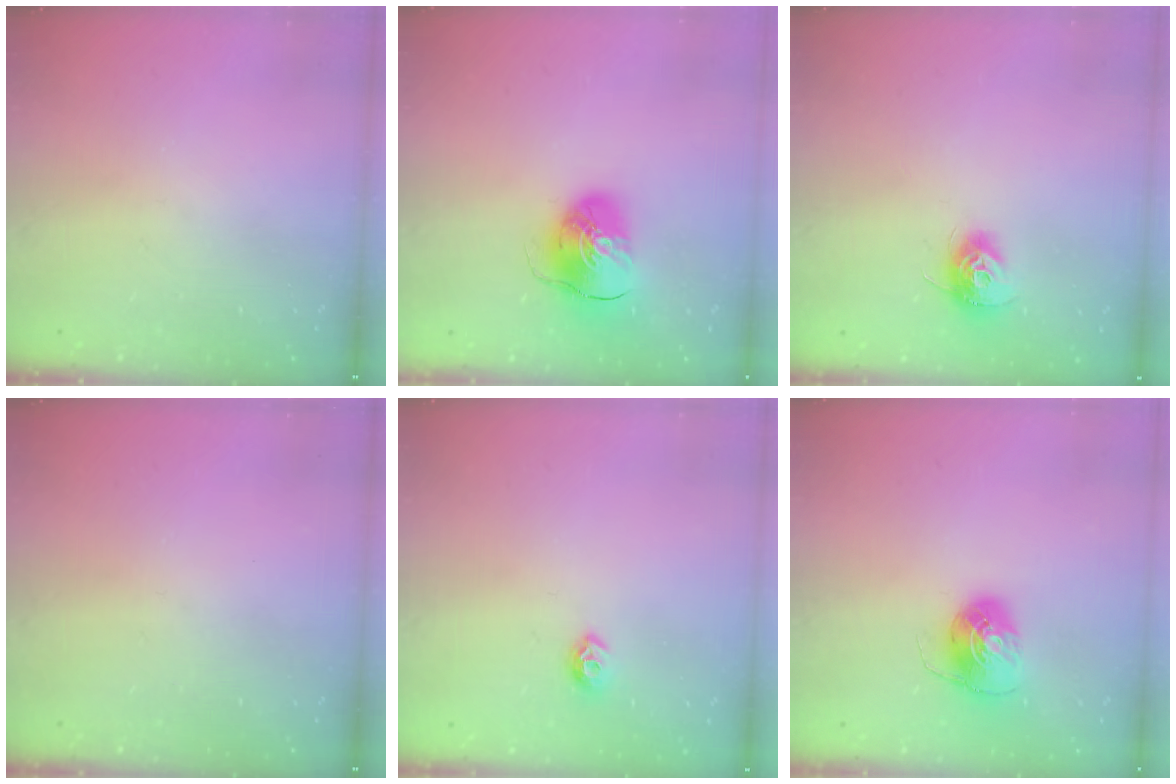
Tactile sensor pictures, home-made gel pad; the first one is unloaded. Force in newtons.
{"total": 9.4, "press": 9.3, "slide": 1.3}
{"total": 9.5, "press": 9.5, "slide": 0.4}
{"total": 0.0}
{"total": 6.8, "press": 6.7, "slide": 1.0}
{"total": 8.1, "press": 8.1, "slide": 0.5}